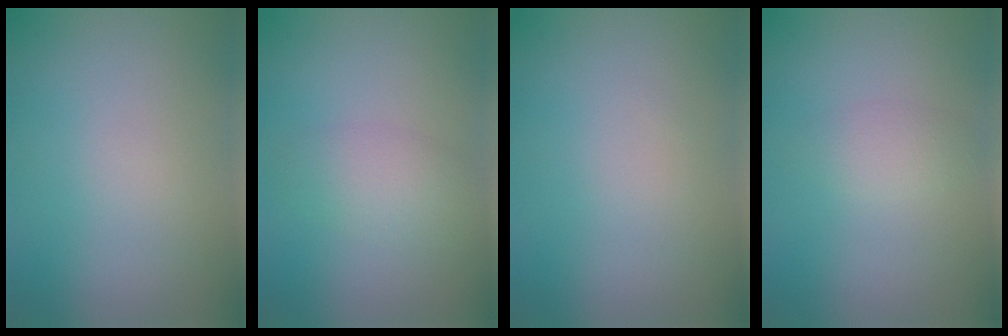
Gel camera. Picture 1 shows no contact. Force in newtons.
{"total": 2.6, "press": 2.6, "slide": 0.2}
{"total": 0.0}
{"total": 1.5, "press": 1.5, "slide": 0.0}